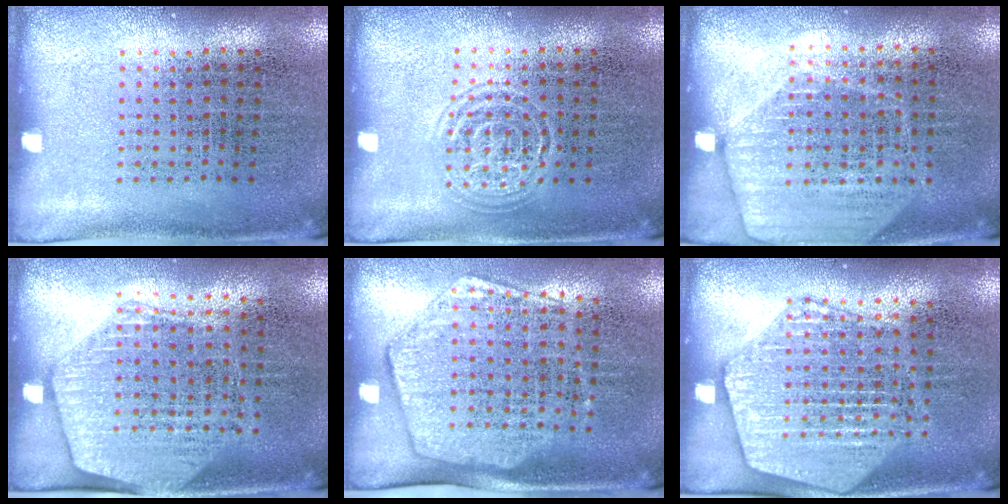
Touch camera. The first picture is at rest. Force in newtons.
{"total": 1.4, "press": 1.3, "slide": 0.3}
{"total": 1.7, "press": 1.5, "slide": 0.7}
{"total": 1.7, "press": 1.5, "slide": 0.7}
{"total": 1.8, "press": 1.6, "slide": 0.8}
{"total": 2.2, "press": 2.2, "slide": 0.3}